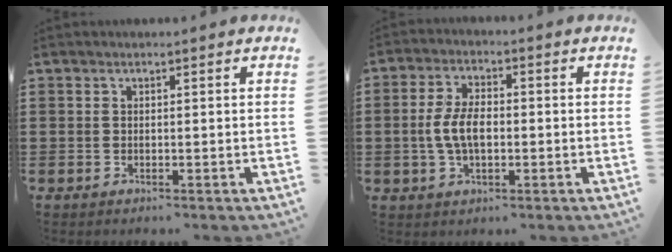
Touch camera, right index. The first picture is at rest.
{"total": 5.9, "force": [-0.6, 3.1, 5.0], "torque": [-0.121, -0.002, -0.019]}